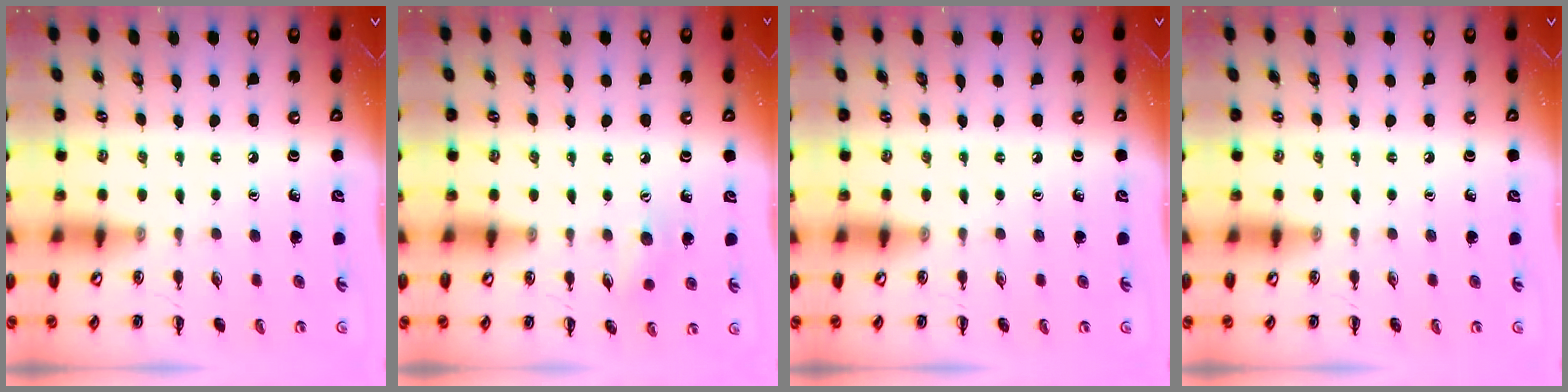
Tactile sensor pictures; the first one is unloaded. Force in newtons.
{"total": 5.4, "press": 5.3, "slide": 1.0}
{"total": 0.0}
{"total": 0.0}